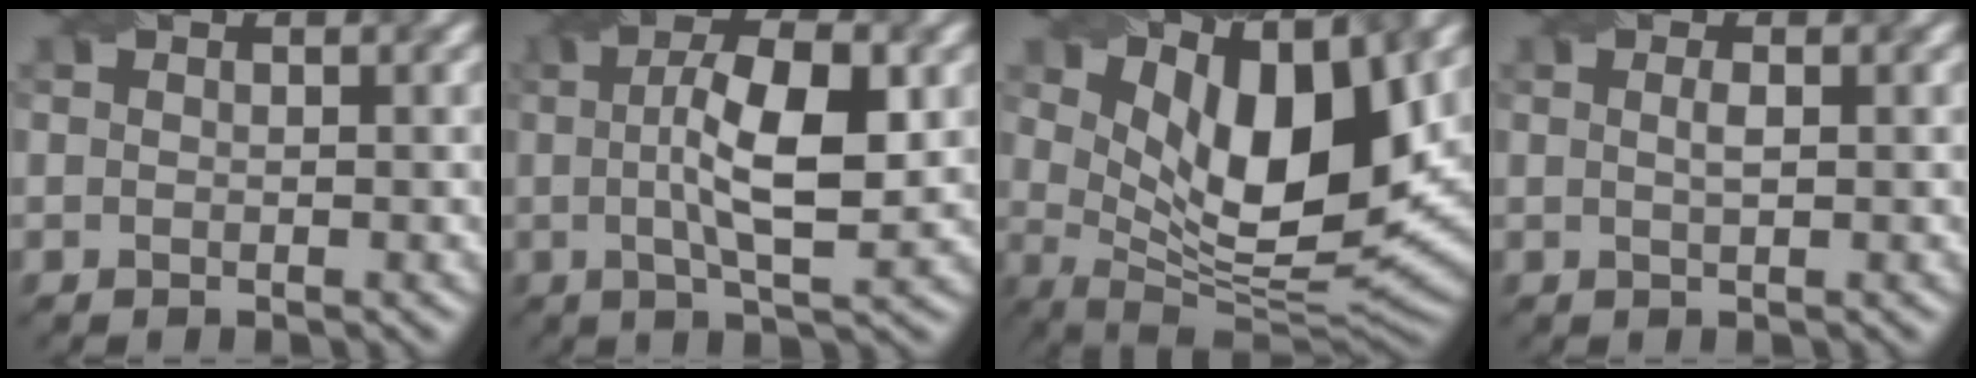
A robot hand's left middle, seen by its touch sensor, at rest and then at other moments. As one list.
[{"total": 7.9, "force": [0.7, 2.3, 7.6], "torque": [-0.122, 0.012, 0.008]}, {"total": 11.4, "force": [4.6, 4.6, 9.4], "torque": [-0.154, -0.007, 0.081]}, {"total": 1.0, "force": [0.1, 0.3, 1.0], "torque": [-0.018, 0.004, 0.002]}]